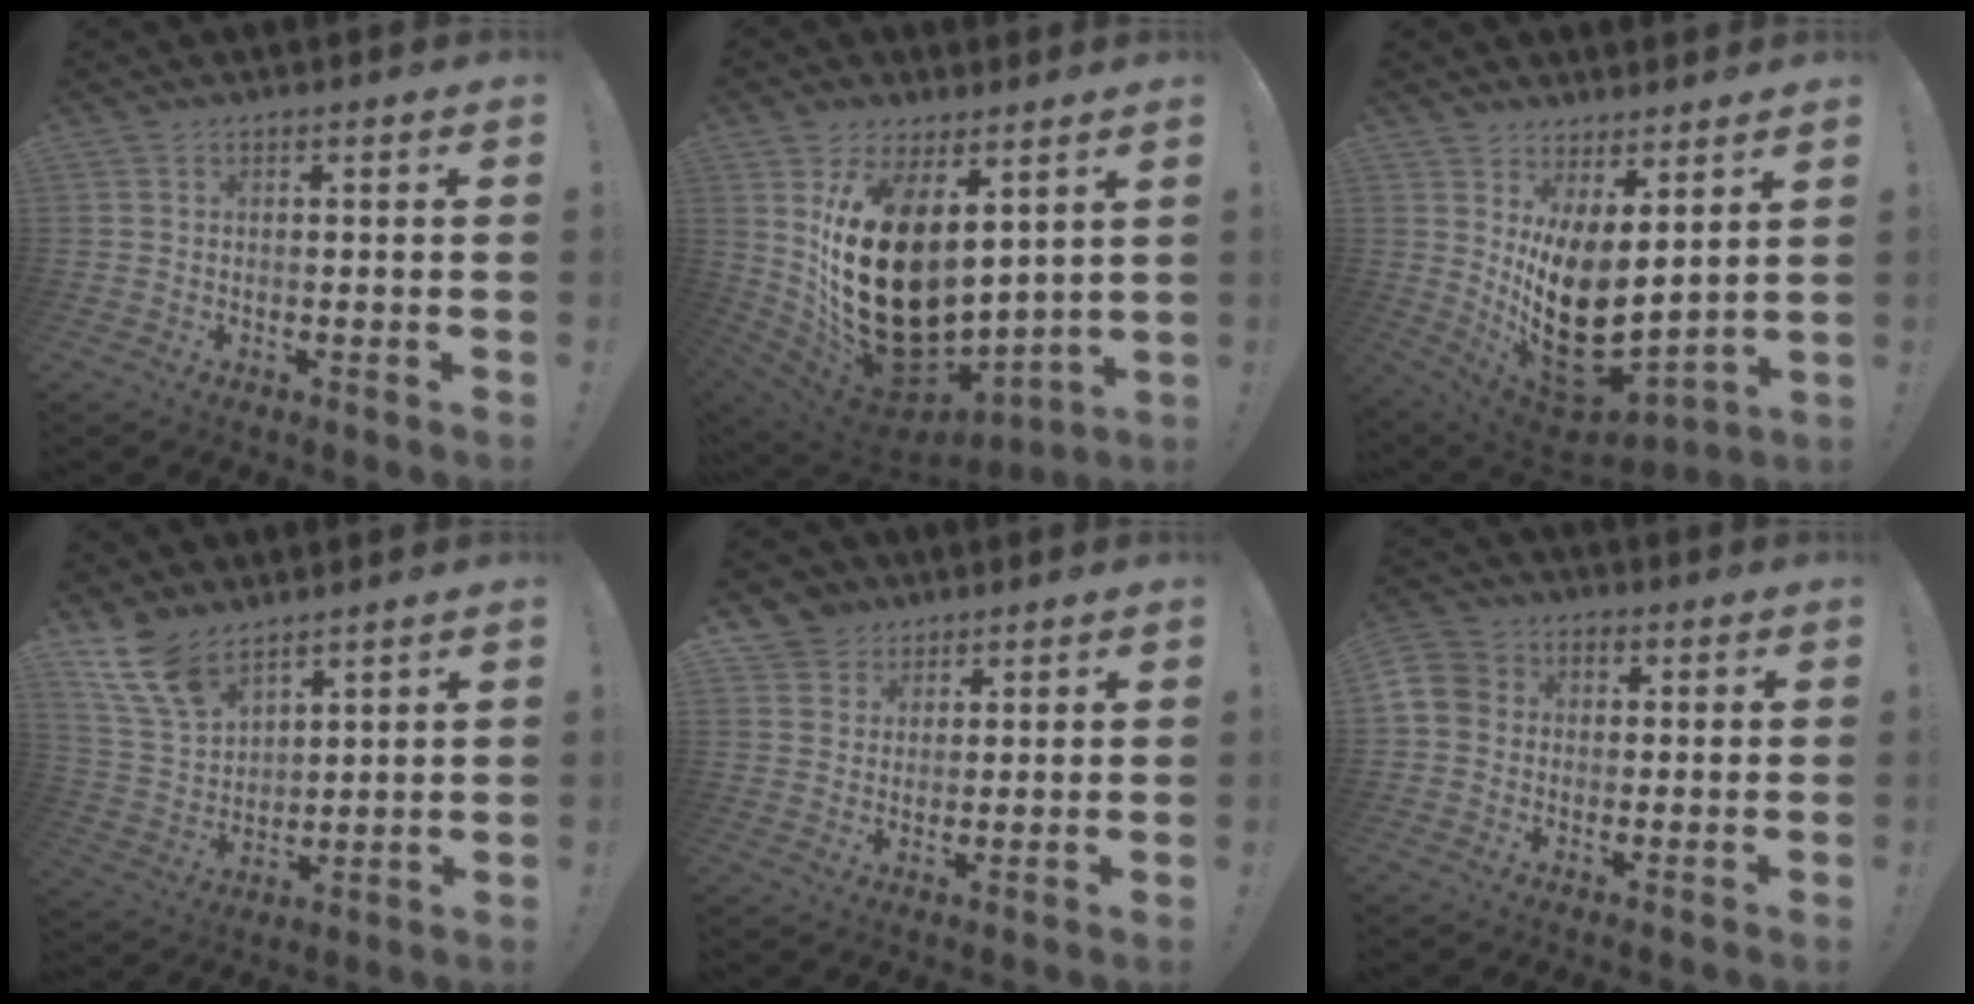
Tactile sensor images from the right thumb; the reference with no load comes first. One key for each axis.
{"total": 24.1, "fx": 3.2, "fy": 15.4, "fz": 18.3, "tx": -0.357, "ty": -0.036, "tz": 0.079}
{"total": 16.3, "fx": 1.8, "fy": 8.0, "fz": 14.1, "tx": -0.248, "ty": -0.048, "tz": 0.046}
{"total": 12.6, "fx": 9.1, "fy": 6.6, "fz": 5.7, "tx": -0.126, "ty": -0.049, "tz": 0.182}
{"total": 5.4, "fx": 3.5, "fy": 4.1, "fz": 0.2, "tx": -0.004, "ty": -0.026, "tz": 0.070}
{"total": 6.9, "fx": -1.1, "fy": 6.2, "fz": 2.9, "tx": -0.049, "ty": 0.026, "tz": -0.016}